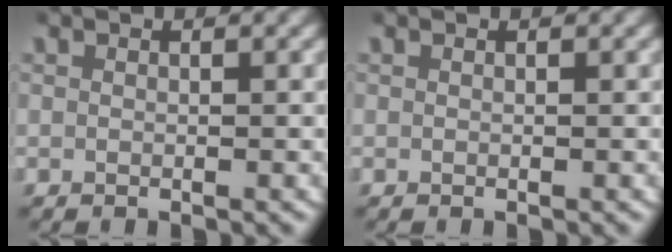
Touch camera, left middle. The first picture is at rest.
{"total": 0.0}